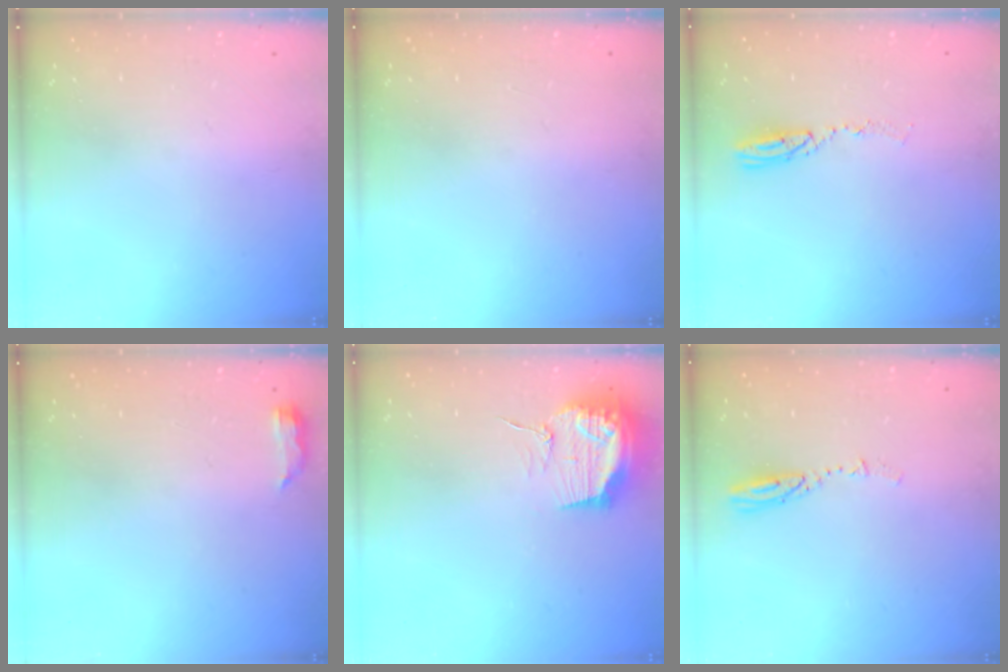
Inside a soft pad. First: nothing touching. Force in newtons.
{"total": 1.0, "press": 0.0, "slide": 1.0}
{"total": 5.4, "press": 5.3, "slide": 0.6}
{"total": 5.1, "press": 4.8, "slide": 1.7}
{"total": 16.1, "press": 16.1, "slide": 0.2}
{"total": 3.8, "press": 3.8, "slide": 0.2}